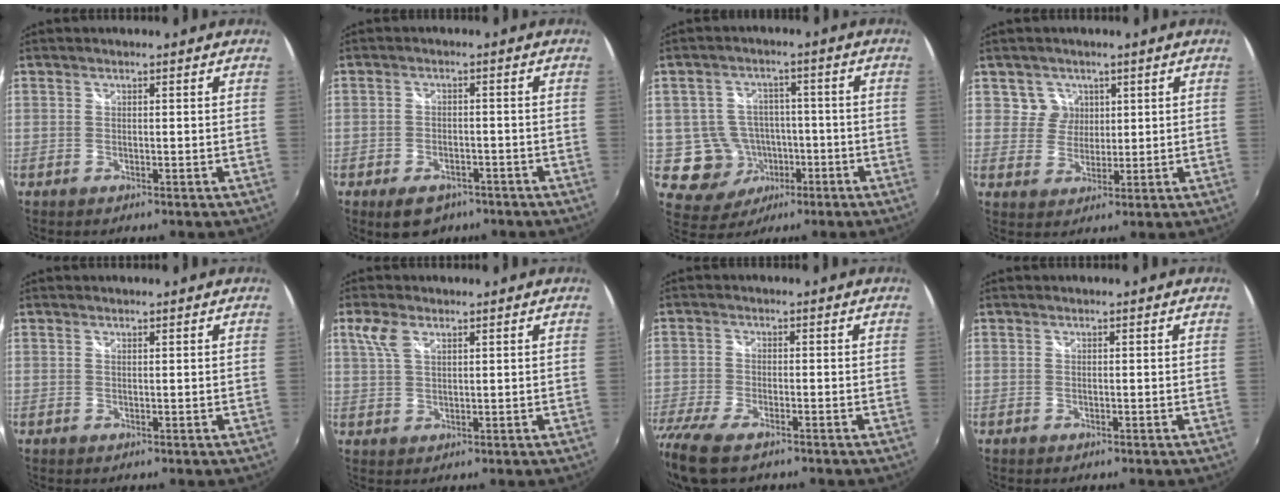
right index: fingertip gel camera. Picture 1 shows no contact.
{"total": 6.5, "force": [-4.4, 3.8, 2.9], "torque": [-0.065, -0.004, -0.059]}
{"total": 9.5, "force": [-2.8, 8.8, 2.5], "torque": [-0.072, 0.016, -0.025]}
{"total": 4.2, "force": [1.6, 3.9, 0.2], "torque": [0.004, 0.011, 0.028]}
{"total": 0.0}
{"total": 4.1, "force": [2.2, 2.0, 2.9], "torque": [-0.064, 0.008, 0.044]}
{"total": 12.7, "force": [-9.1, 4.4, 7.6], "torque": [-0.186, -0.061, -0.168]}
{"total": 0.0}